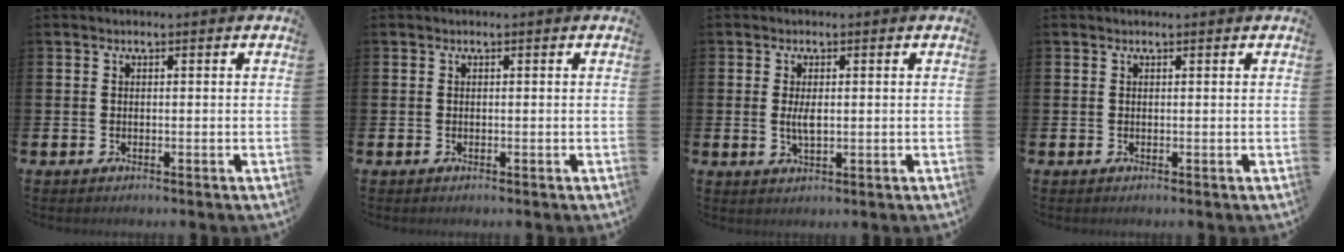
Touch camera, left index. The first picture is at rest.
{"total": 0.0}
{"total": 2.6, "force": [0.2, 1.0, 2.4], "torque": [-0.037, -0.002, 0.001]}
{"total": 0.0}